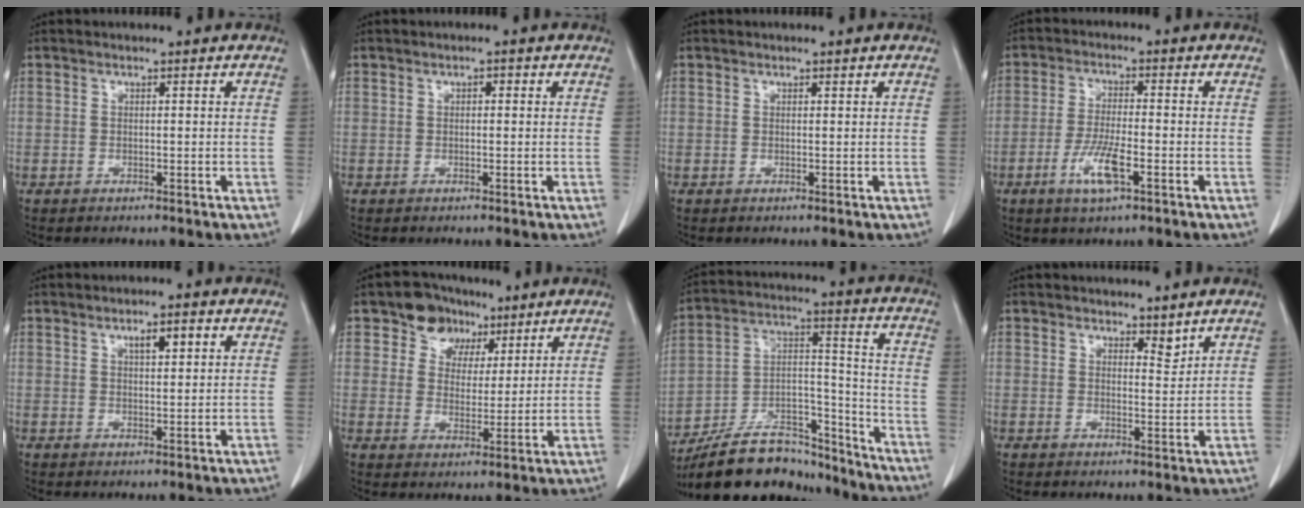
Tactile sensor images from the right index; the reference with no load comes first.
{"total": 1.1, "force": [0.3, 0.7, 0.9], "torque": [-0.017, 0.009, 0.003]}
{"total": 0.0}
{"total": 7.0, "force": [-3.1, 1.5, 6.1], "torque": [-0.124, -0.007, -0.054]}
{"total": 3.6, "force": [1.6, 1.3, 3.0], "torque": [-0.055, 0.004, 0.028]}
{"total": 8.1, "force": [4.6, 6.3, 2.2], "torque": [-0.035, 0.028, 0.082]}
{"total": 21.4, "force": [-18.9, 6.8, 7.6], "torque": [-0.154, 0.027, -0.310]}
{"total": 2.6, "force": [2.1, 1.2, 1.0], "torque": [-0.017, -0.006, 0.038]}